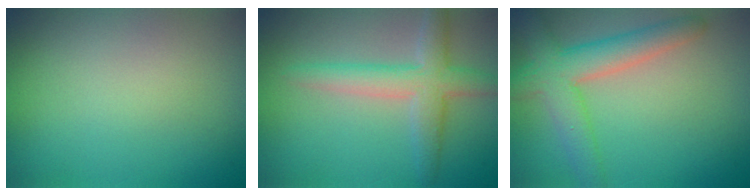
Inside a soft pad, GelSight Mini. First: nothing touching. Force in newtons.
{"total": 4.0, "press": 4.0, "slide": 0.1}
{"total": 5.3, "press": 5.3, "slide": 0.2}